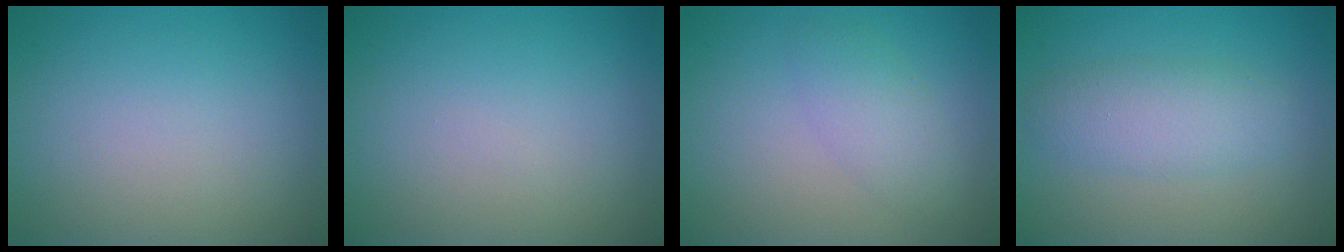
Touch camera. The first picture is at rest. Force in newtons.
{"total": 0.0}
{"total": 2.5, "press": 2.5, "slide": 0.1}
{"total": 3.4, "press": 3.4, "slide": 0.2}